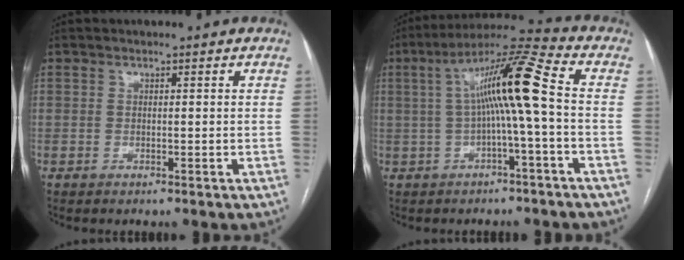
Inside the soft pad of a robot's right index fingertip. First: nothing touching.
{"total": 11.3, "force": [0.3, -0.5, 11.2], "torque": [-0.193, 0.032, 0.002]}